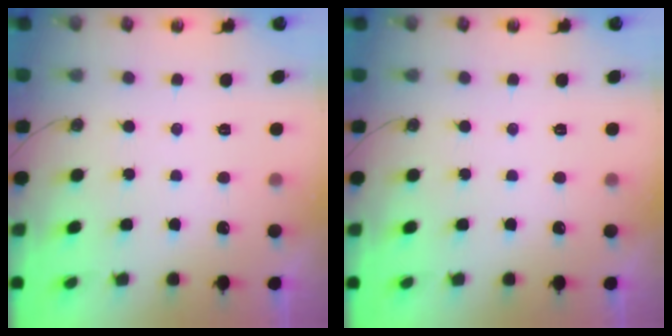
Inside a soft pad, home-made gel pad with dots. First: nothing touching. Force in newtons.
{"total": 0.0}